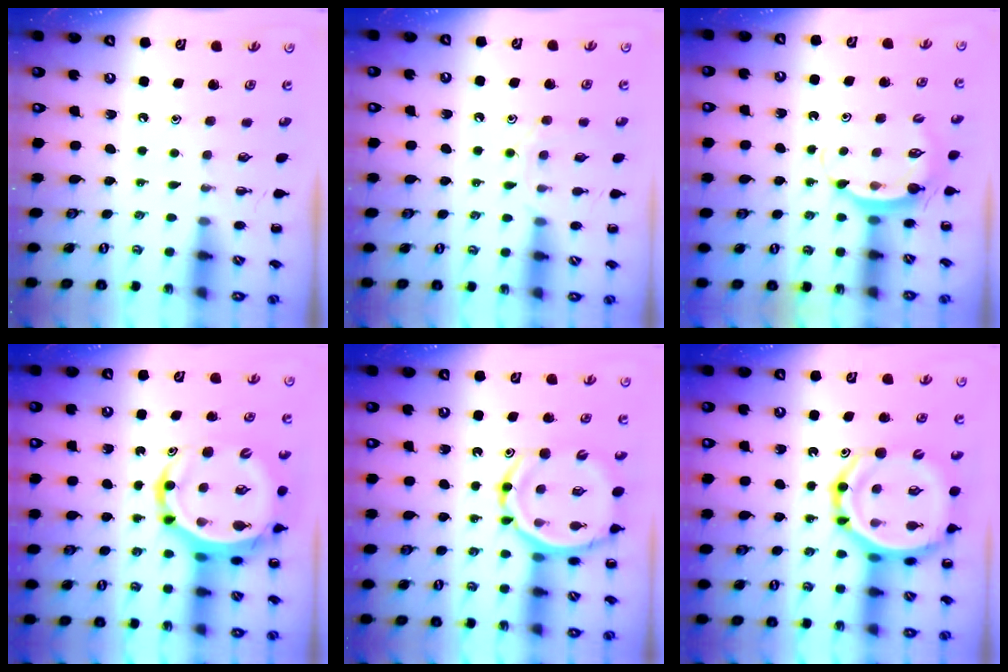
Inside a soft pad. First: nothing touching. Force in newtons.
{"total": 8.1, "press": 8.1, "slide": 0.7}
{"total": 6.5, "press": 6.4, "slide": 0.7}
{"total": 11.2, "press": 10.8, "slide": 3.0}
{"total": 13.2, "press": 12.7, "slide": 3.6}
{"total": 16.6, "press": 16.1, "slide": 4.1}